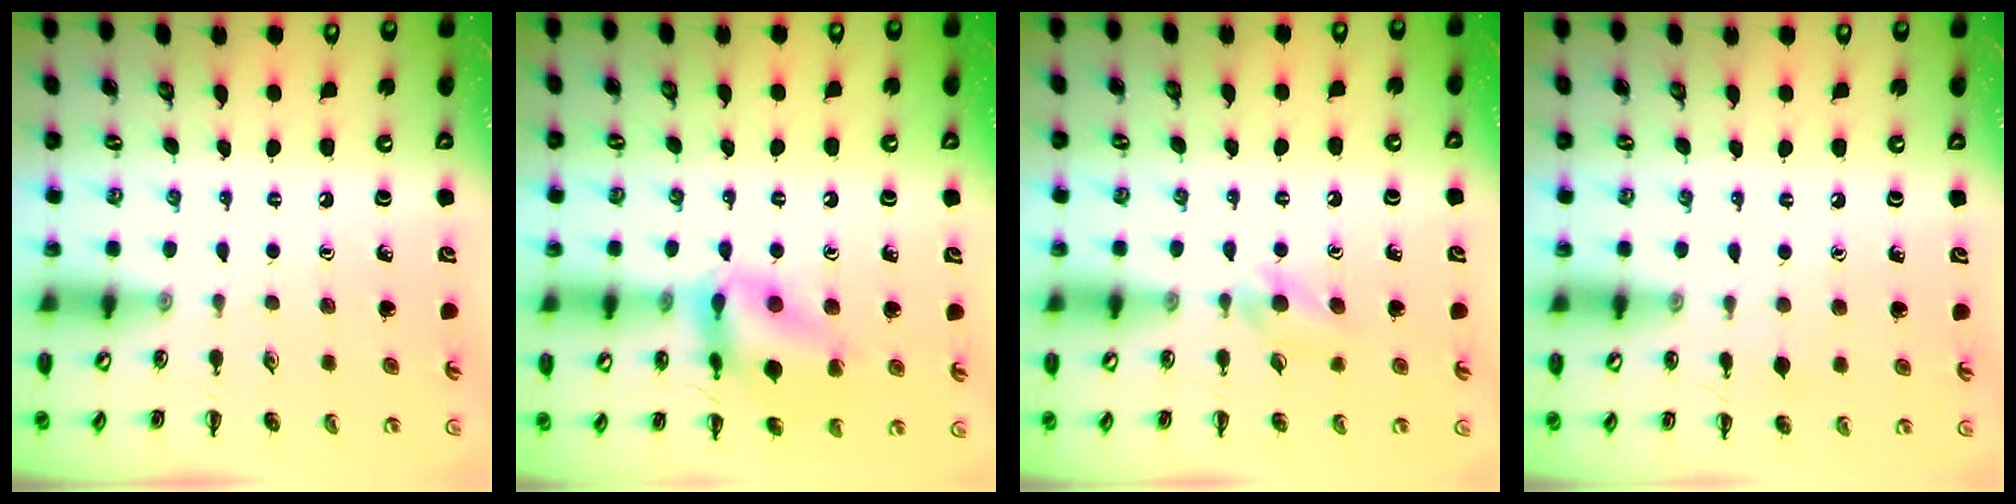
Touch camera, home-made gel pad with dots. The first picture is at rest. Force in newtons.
{"total": 15.4, "press": 15.3, "slide": 1.6}
{"total": 4.6, "press": 4.3, "slide": 1.6}
{"total": 3.4, "press": 3.1, "slide": 1.3}